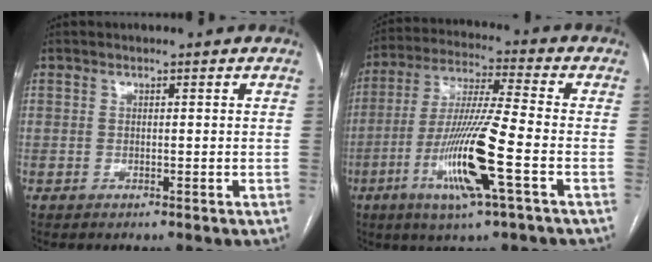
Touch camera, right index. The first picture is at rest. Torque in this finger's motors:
{"motor_torque": [2.12, 0.02, 0.38, 0.21]}